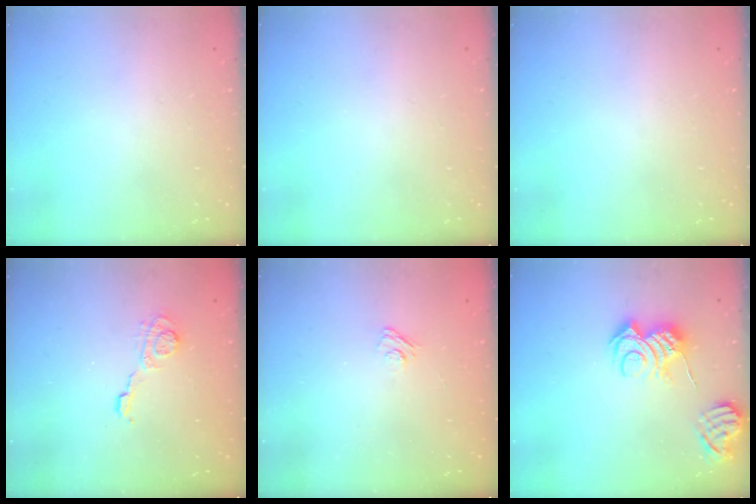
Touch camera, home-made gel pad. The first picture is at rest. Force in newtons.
{"total": 0.0}
{"total": 0.0}
{"total": 5.3, "press": 5.2, "slide": 0.8}
{"total": 3.1, "press": 2.8, "slide": 1.3}
{"total": 10.9, "press": 10.8, "slide": 1.1}